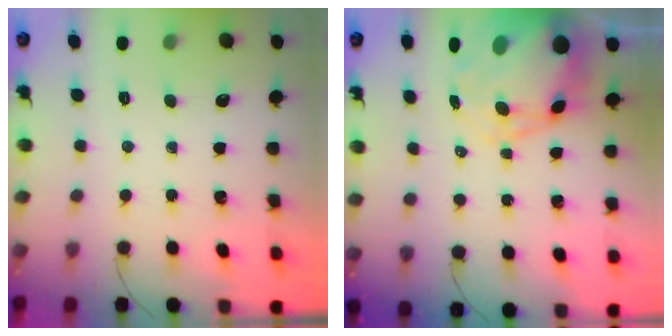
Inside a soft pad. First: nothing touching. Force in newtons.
{"total": 12.8, "press": 12.3, "slide": 3.4}